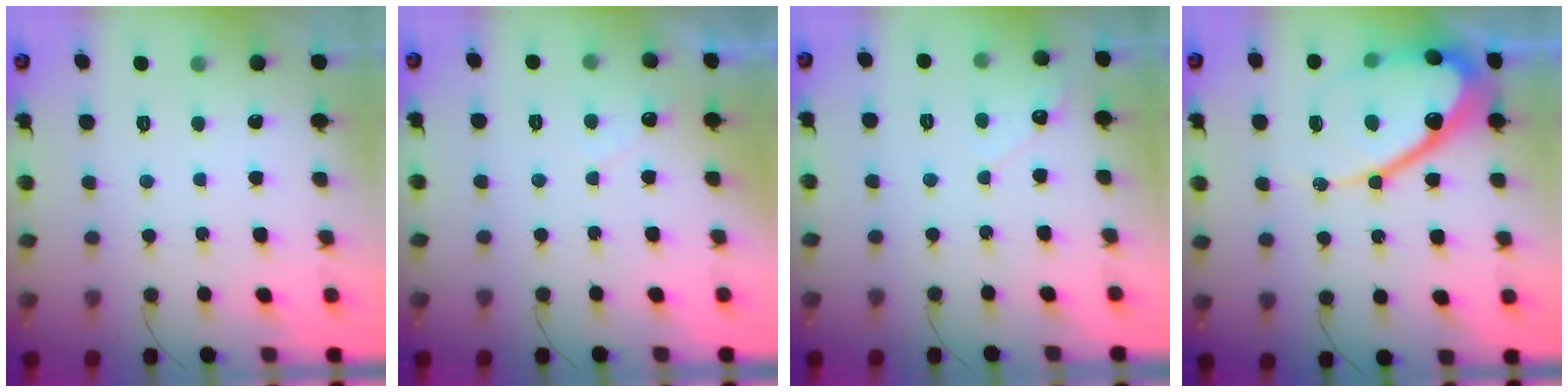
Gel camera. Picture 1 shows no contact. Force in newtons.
{"total": 3.0, "press": 3.0, "slide": 0.1}
{"total": 2.7, "press": 2.7, "slide": 0.2}
{"total": 20.1, "press": 20.0, "slide": 1.8}